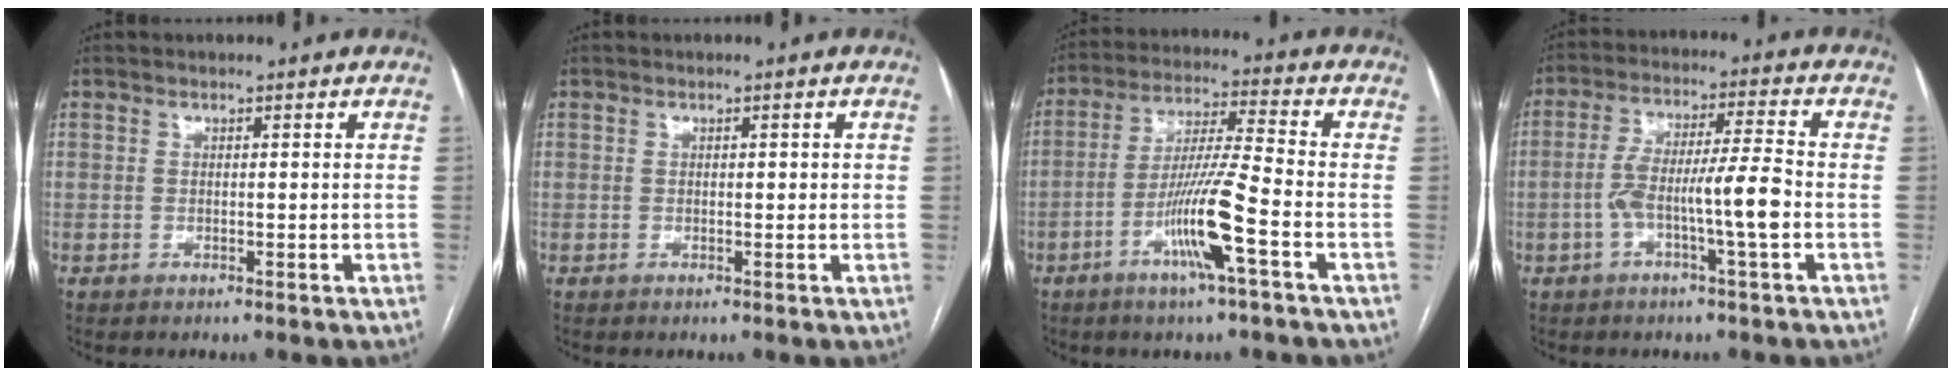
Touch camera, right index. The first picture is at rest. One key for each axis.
{"total": 0.8, "fx": 0.1, "fy": 0.4, "fz": 0.7, "tx": -0.009, "ty": 0.001, "tz": 0.003}
{"total": 11.0, "fx": -4.5, "fy": -0.6, "fz": 10.0, "tx": -0.196, "ty": -0.004, "tz": -0.085}
{"total": 9.0, "fx": -2.4, "fy": 0.1, "fz": 8.7, "tx": -0.165, "ty": 0.017, "tz": -0.043}